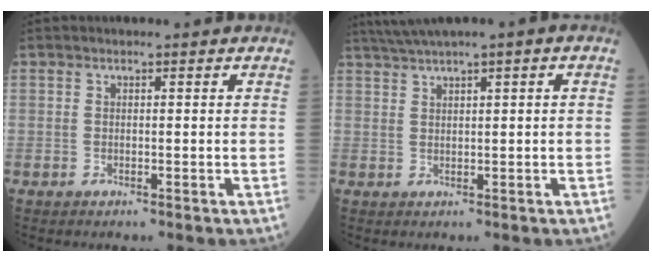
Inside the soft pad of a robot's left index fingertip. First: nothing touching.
{"total": 4.9, "force": [3.1, -0.2, 3.7], "torque": [-0.077, 0.022, 0.060]}